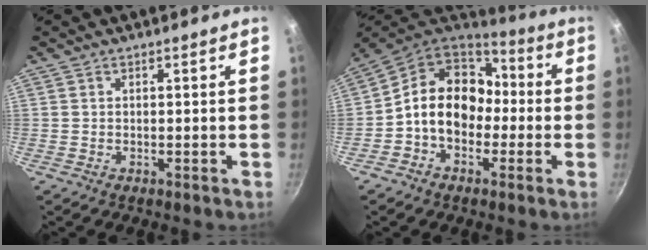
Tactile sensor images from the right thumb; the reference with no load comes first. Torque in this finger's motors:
{"motor_torque": [0.16, 0.39, 0.19, -0.01, 0.12]}